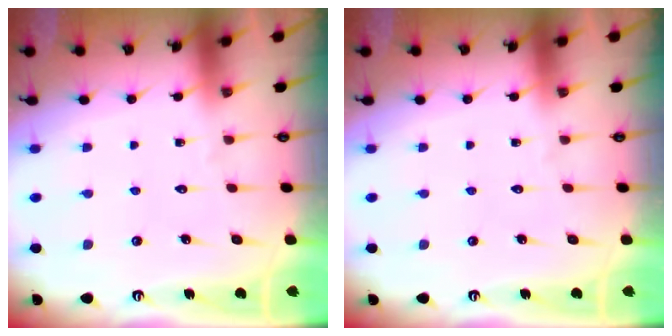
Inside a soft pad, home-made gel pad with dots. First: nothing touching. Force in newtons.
{"total": 0.0}